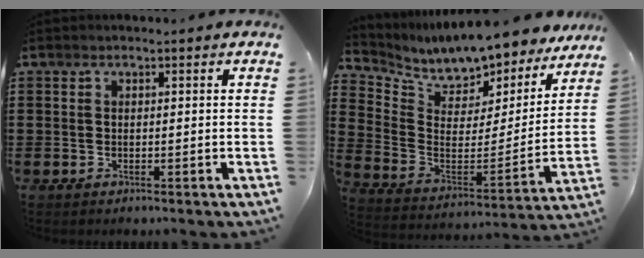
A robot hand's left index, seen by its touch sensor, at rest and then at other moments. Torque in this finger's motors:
{"motor_torque": [2.14, 0.00, 0.46, 0.14]}